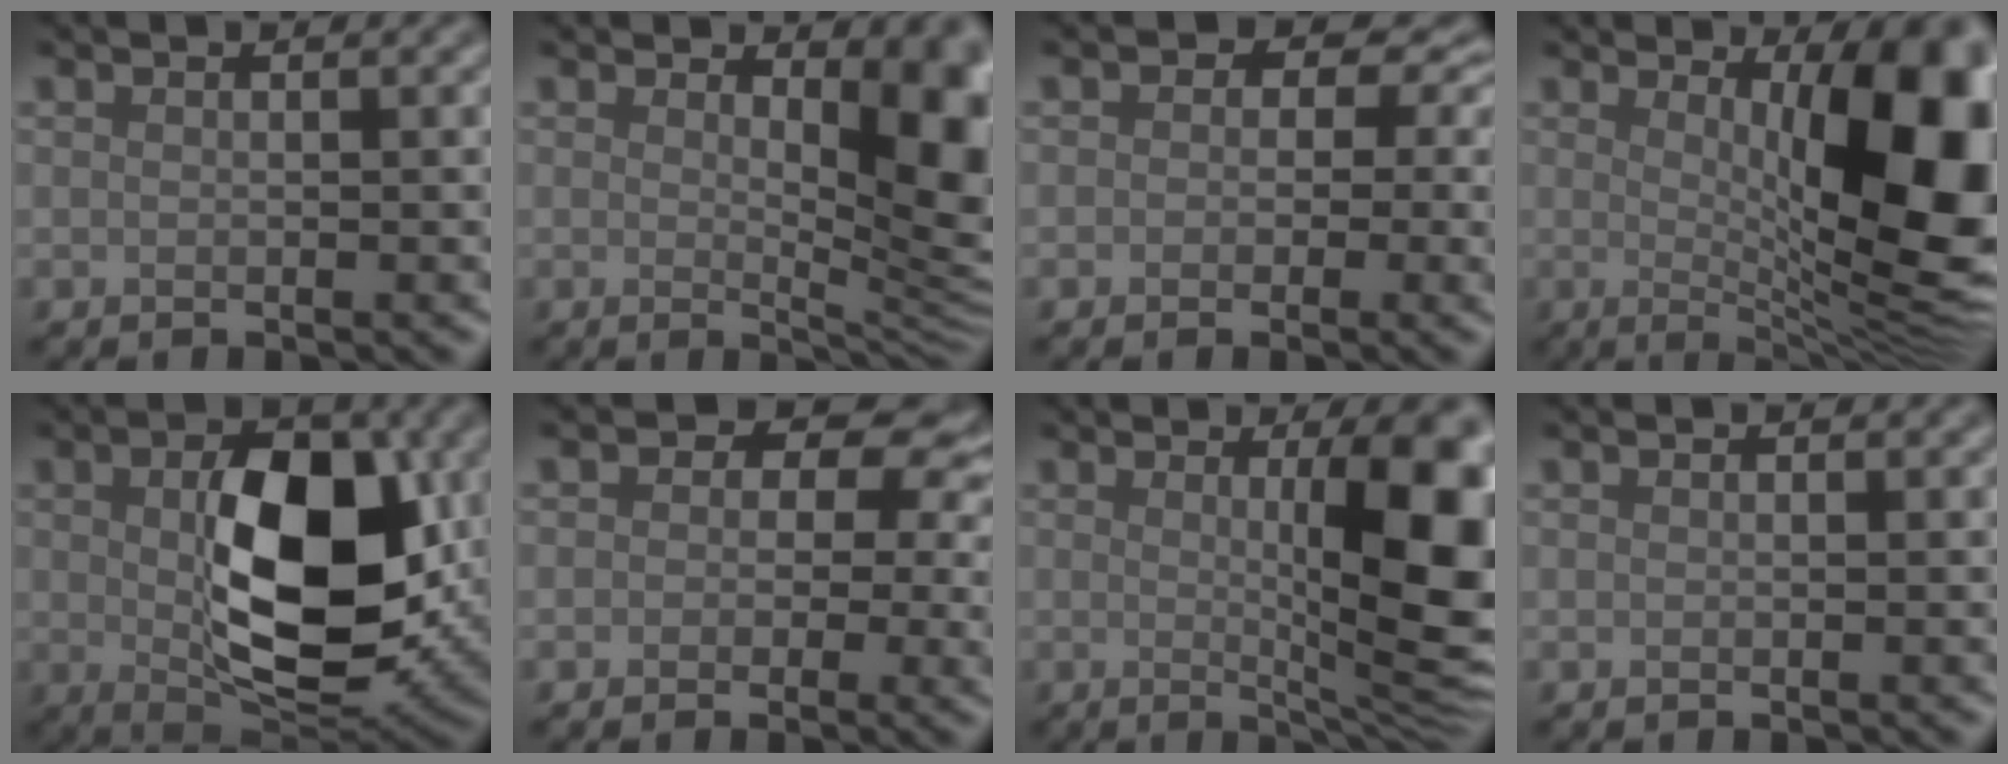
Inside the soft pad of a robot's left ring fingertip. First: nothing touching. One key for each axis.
{"total": 7.8, "fx": 1.7, "fy": 3.0, "fz": 7.0, "tx": -0.089, "ty": -0.013, "tz": 0.032}
{"total": 4.9, "fx": 0.8, "fy": 4.0, "fz": 2.7, "tx": -0.008, "ty": 0.012, "tz": -0.005}
{"total": 14.0, "fx": 1.7, "fy": 4.6, "fz": 13.1, "tx": -0.133, "ty": -0.003, "tz": 0.027}
{"total": 10.9, "fx": 0.6, "fy": 5.9, "fz": 9.1, "tx": -0.146, "ty": -0.009, "tz": 0.023}
{"total": 7.1, "fx": 1.6, "fy": 5.3, "fz": 4.4, "tx": -0.023, "ty": 0.020, "tz": -0.001}
{"total": 10.4, "fx": 1.0, "fy": 2.5, "fz": 10.1, "tx": -0.123, "ty": -0.009, "tz": 0.021}
{"total": 0.0}